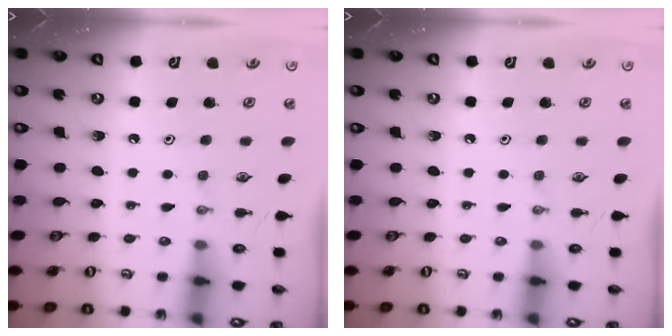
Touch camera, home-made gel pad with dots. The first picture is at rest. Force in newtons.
{"total": 0.0}